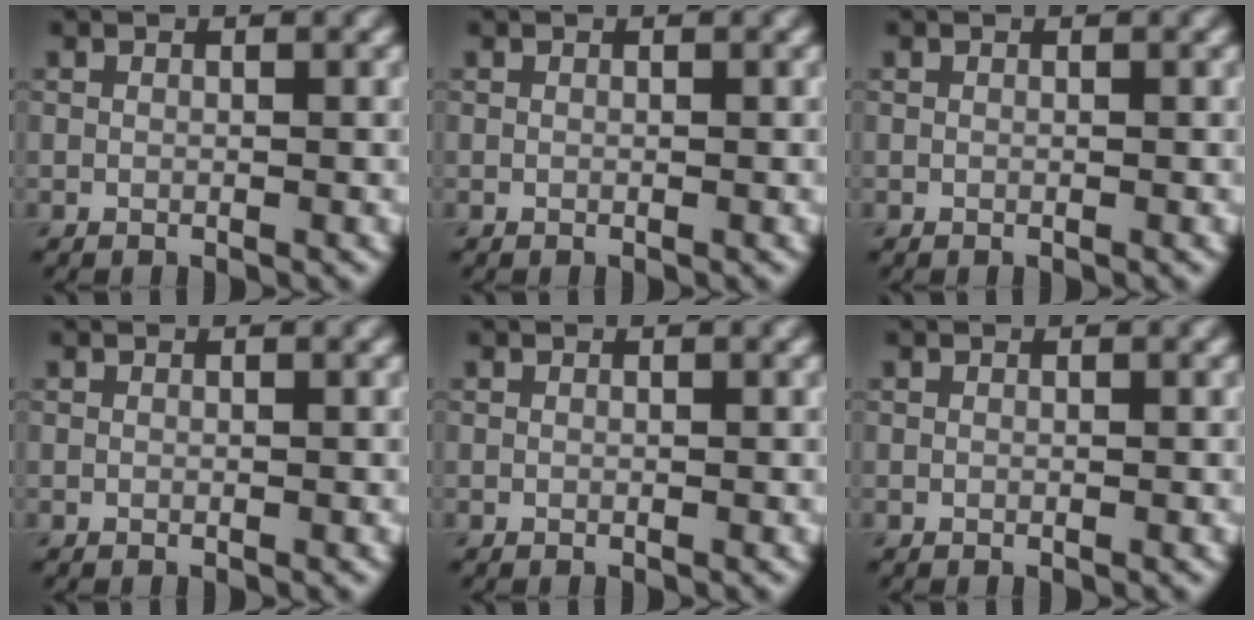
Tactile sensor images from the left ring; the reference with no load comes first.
{"total": 0.0}
{"total": 0.0}
{"total": 0.0}
{"total": 0.0}
{"total": 0.0}